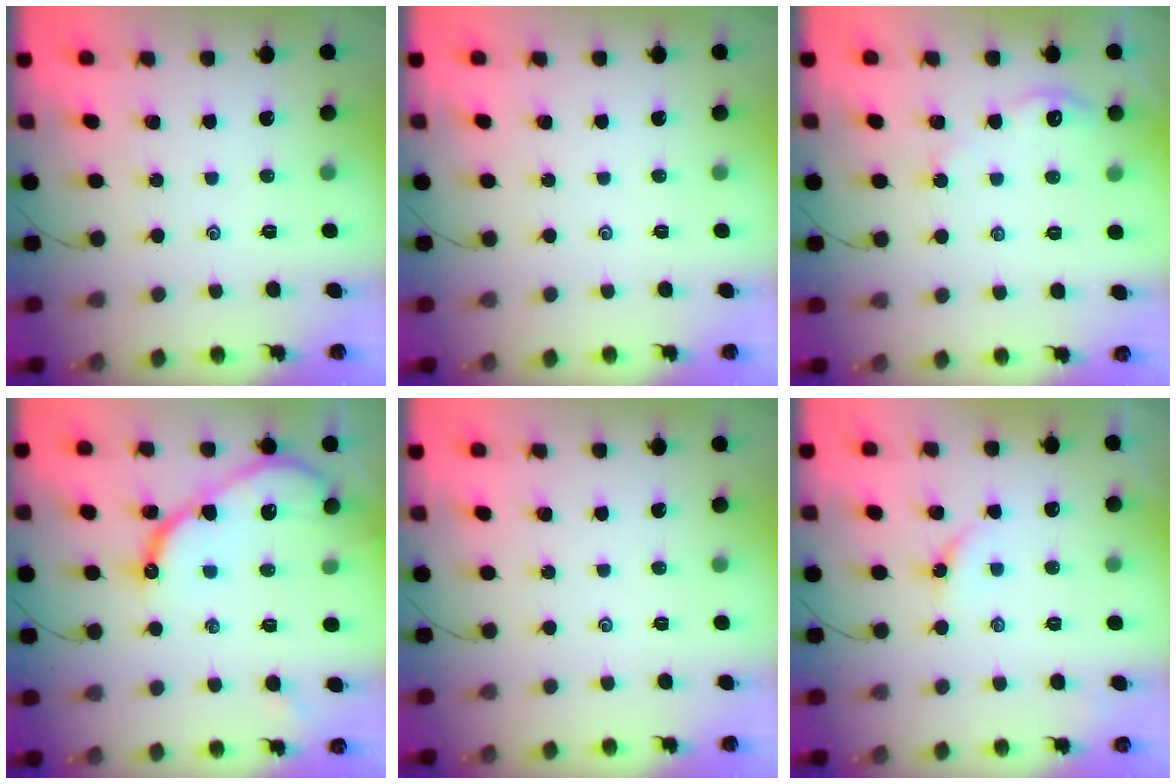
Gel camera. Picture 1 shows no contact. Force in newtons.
{"total": 0.0}
{"total": 3.3, "press": 3.3, "slide": 0.4}
{"total": 13.0, "press": 12.9, "slide": 1.2}
{"total": 0.0}
{"total": 3.4, "press": 3.4, "slide": 0.6}